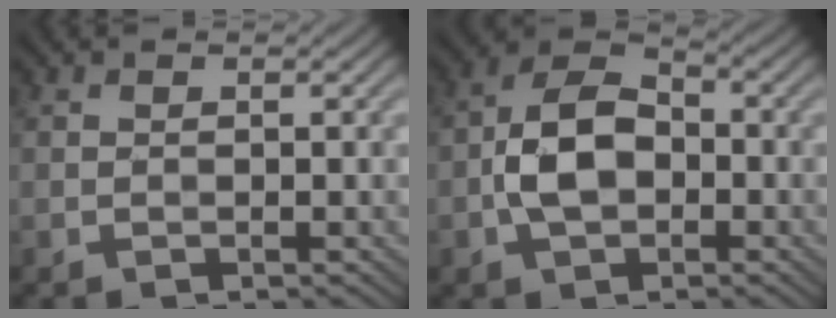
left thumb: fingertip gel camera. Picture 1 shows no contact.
{"total": 6.9, "force": [-1.4, 4.5, 5.1], "torque": [-0.107, 0.009, -0.034]}